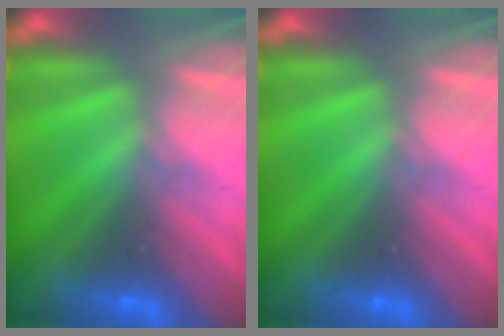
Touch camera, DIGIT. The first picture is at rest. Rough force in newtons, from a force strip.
{"total": 0.0}